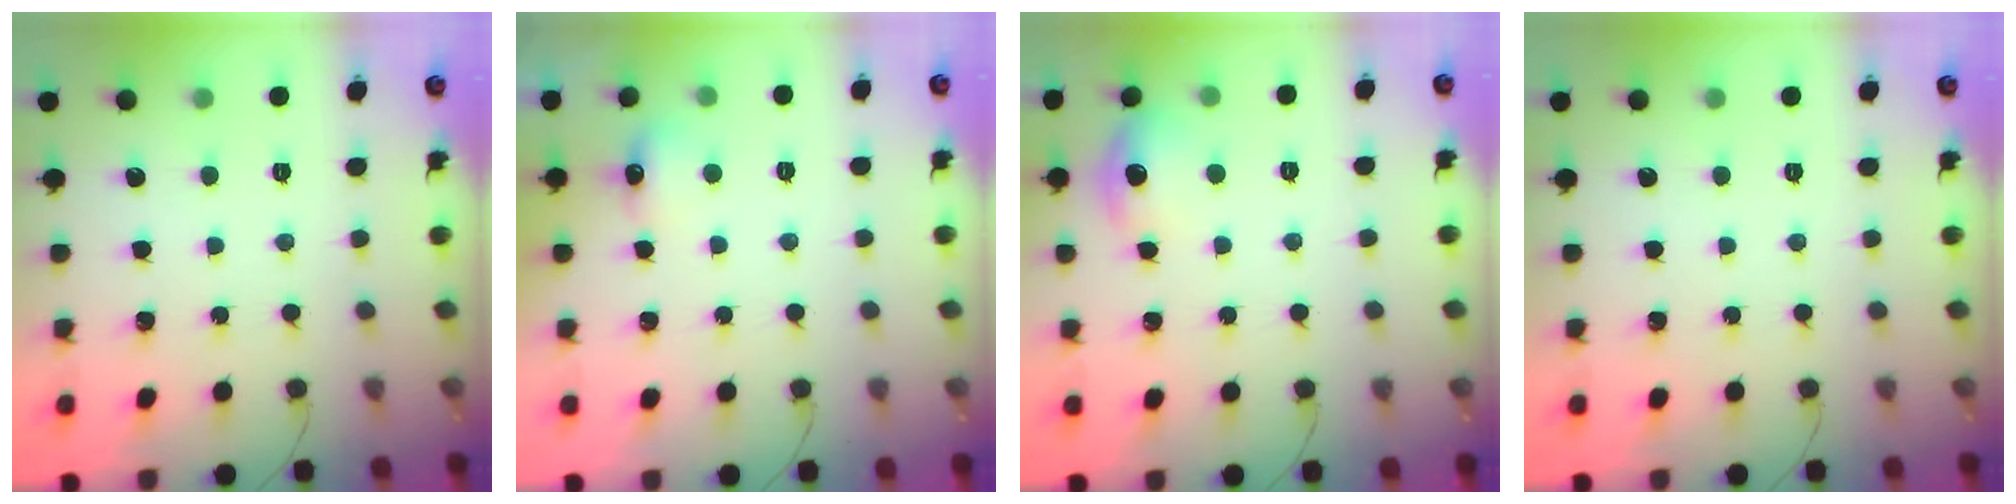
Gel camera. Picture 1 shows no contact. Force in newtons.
{"total": 5.2, "press": 5.0, "slide": 1.3}
{"total": 8.9, "press": 8.8, "slide": 1.4}
{"total": 0.0}